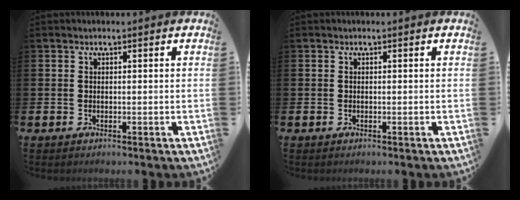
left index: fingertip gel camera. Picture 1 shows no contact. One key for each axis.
{"total": 0.0}